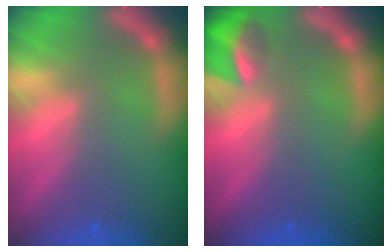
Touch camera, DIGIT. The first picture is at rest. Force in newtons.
{"total": 3.9}